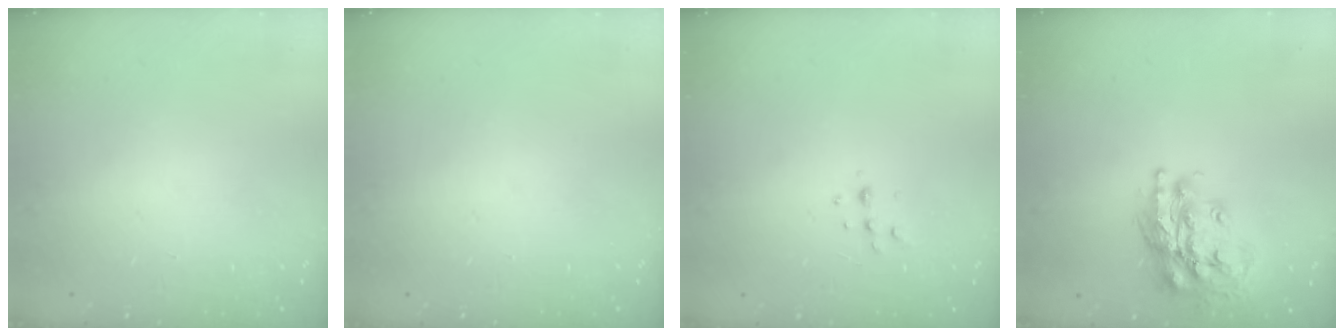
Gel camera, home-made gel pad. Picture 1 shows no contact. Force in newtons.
{"total": 0.0}
{"total": 5.6, "press": 5.6, "slide": 0.7}
{"total": 17.9, "press": 17.8, "slide": 1.9}